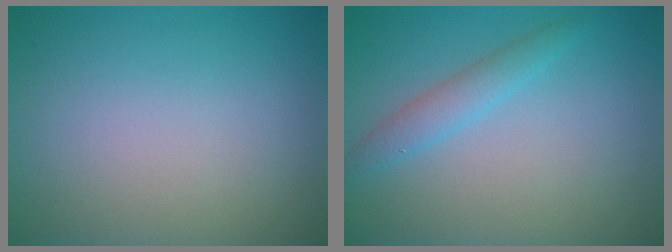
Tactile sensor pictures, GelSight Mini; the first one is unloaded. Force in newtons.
{"total": 2.0, "press": 2.0, "slide": 0.1}